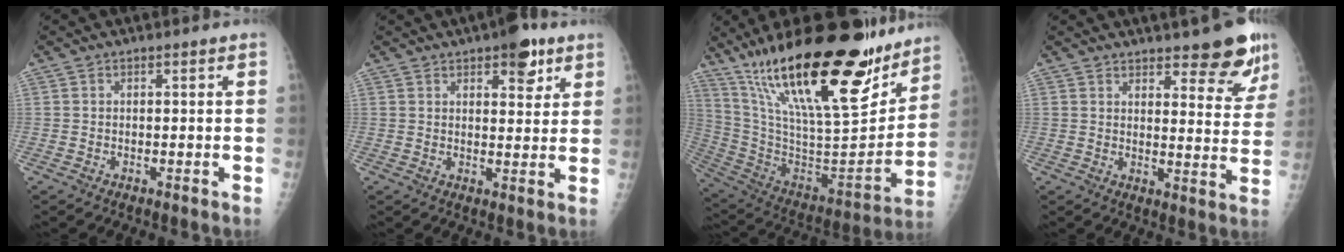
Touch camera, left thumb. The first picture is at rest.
{"total": 7.2, "force": [4.3, 3.1, 4.9], "torque": [-0.040, -0.017, 0.052]}
{"total": 32.9, "force": [21.9, 9.1, 22.9], "torque": [-0.352, -0.082, 0.370]}
{"total": 11.0, "force": [7.7, 3.5, 7.0], "torque": [-0.049, -0.048, 0.099]}